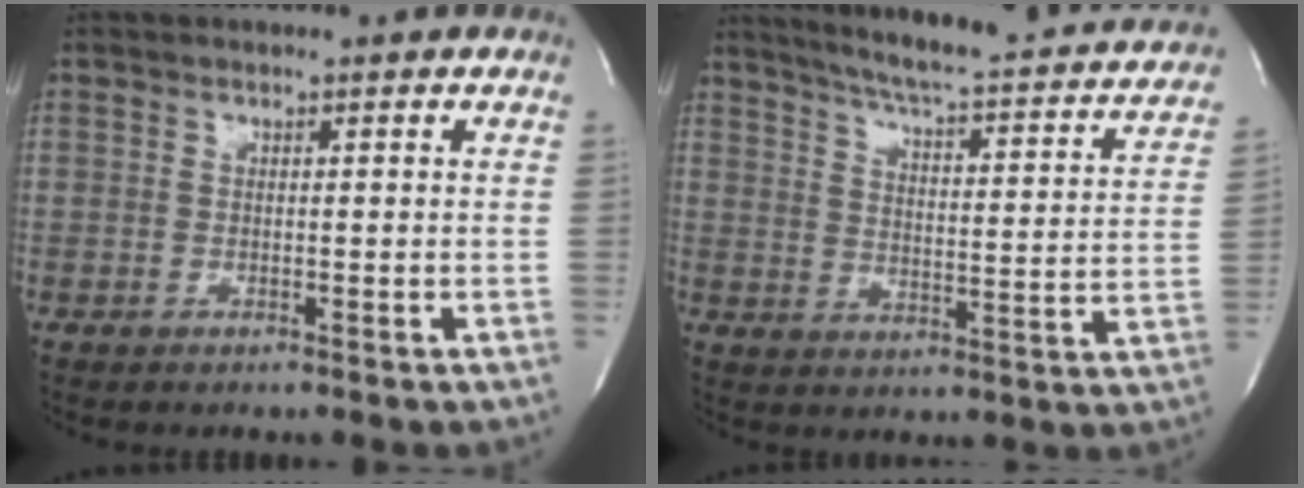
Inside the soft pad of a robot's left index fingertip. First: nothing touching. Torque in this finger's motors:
{"motor_torque": [-0.03, -0.33, 0.29, 0.09]}